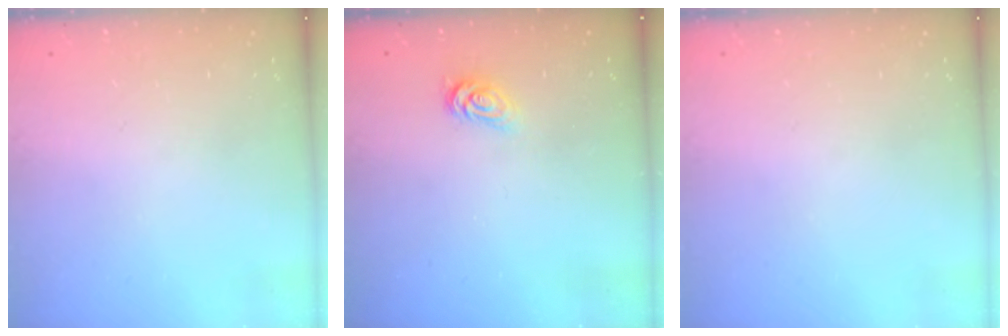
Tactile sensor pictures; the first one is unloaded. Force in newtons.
{"total": 2.5, "press": 2.5, "slide": 0.4}
{"total": 0.0}